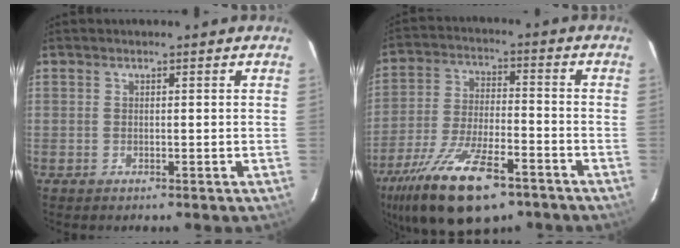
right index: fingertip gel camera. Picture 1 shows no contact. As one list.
[{"total": 19.7, "force": [-12.9, 7.3, 13.0], "torque": [-0.265, -0.041, -0.221]}]